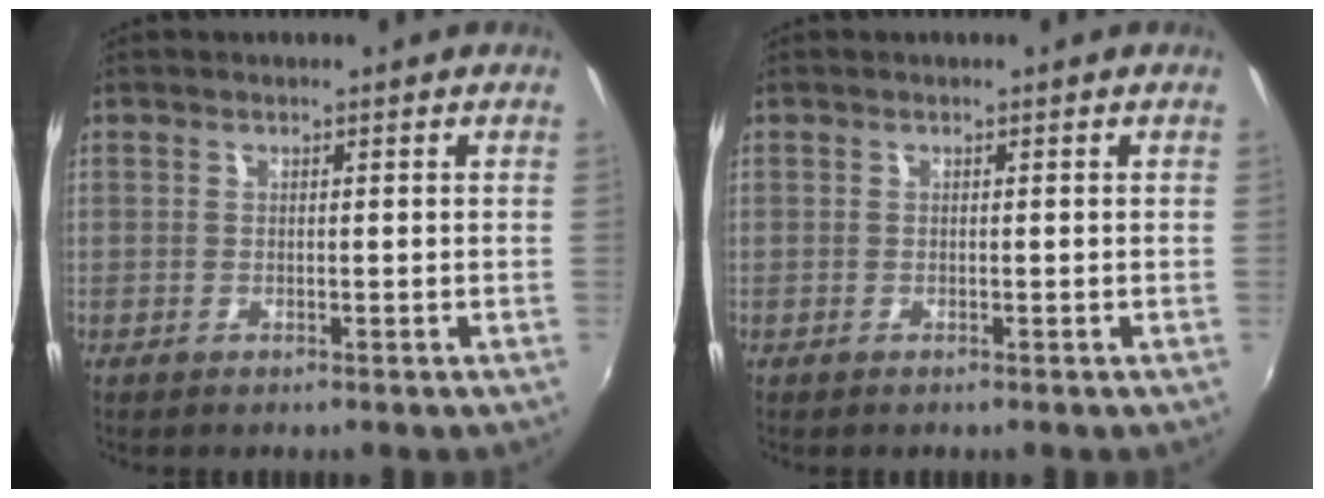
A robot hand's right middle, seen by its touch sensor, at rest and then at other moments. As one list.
[{"total": 0.0}]